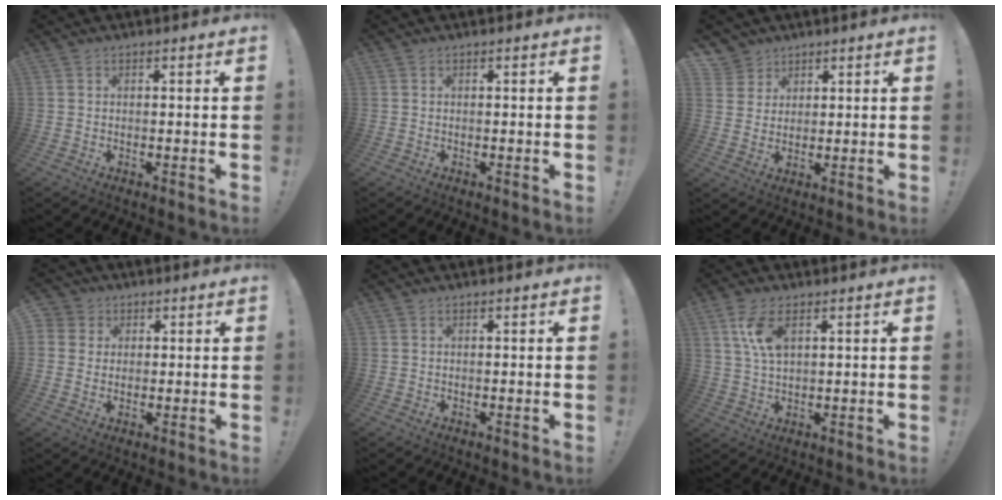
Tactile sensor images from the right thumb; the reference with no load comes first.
{"total": 0.0}
{"total": 5.0, "force": [3.3, 3.8, 0.1], "torque": [-0.001, -0.027, 0.063]}
{"total": 4.5, "force": [1.3, 4.2, 1.1], "torque": [-0.015, -0.004, 0.024]}
{"total": 0.0}
{"total": 7.9, "force": [3.4, 3.6, 6.1], "torque": [-0.119, -0.015, 0.059]}